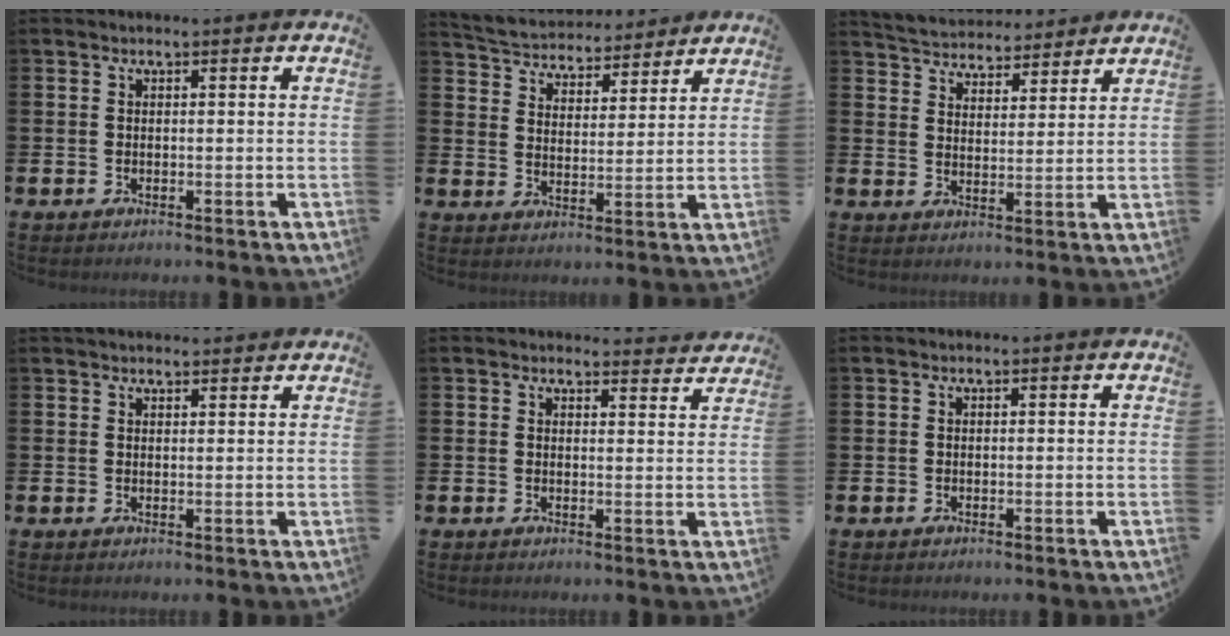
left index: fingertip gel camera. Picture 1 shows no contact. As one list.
[{"total": 4.5, "force": [4.3, 1.3, -0.1], "torque": [-0.028, -0.036, 0.071]}, {"total": 4.8, "force": [4.7, 1.1, -0.4], "torque": [-0.020, -0.029, 0.083]}, {"total": 2.0, "force": [1.9, 0.5, 0.2], "torque": [0.002, -0.006, 0.032]}, {"total": 2.7, "force": [2.6, 0.4, -0.1], "torque": [0.005, -0.017, 0.045]}, {"total": 0.0}]